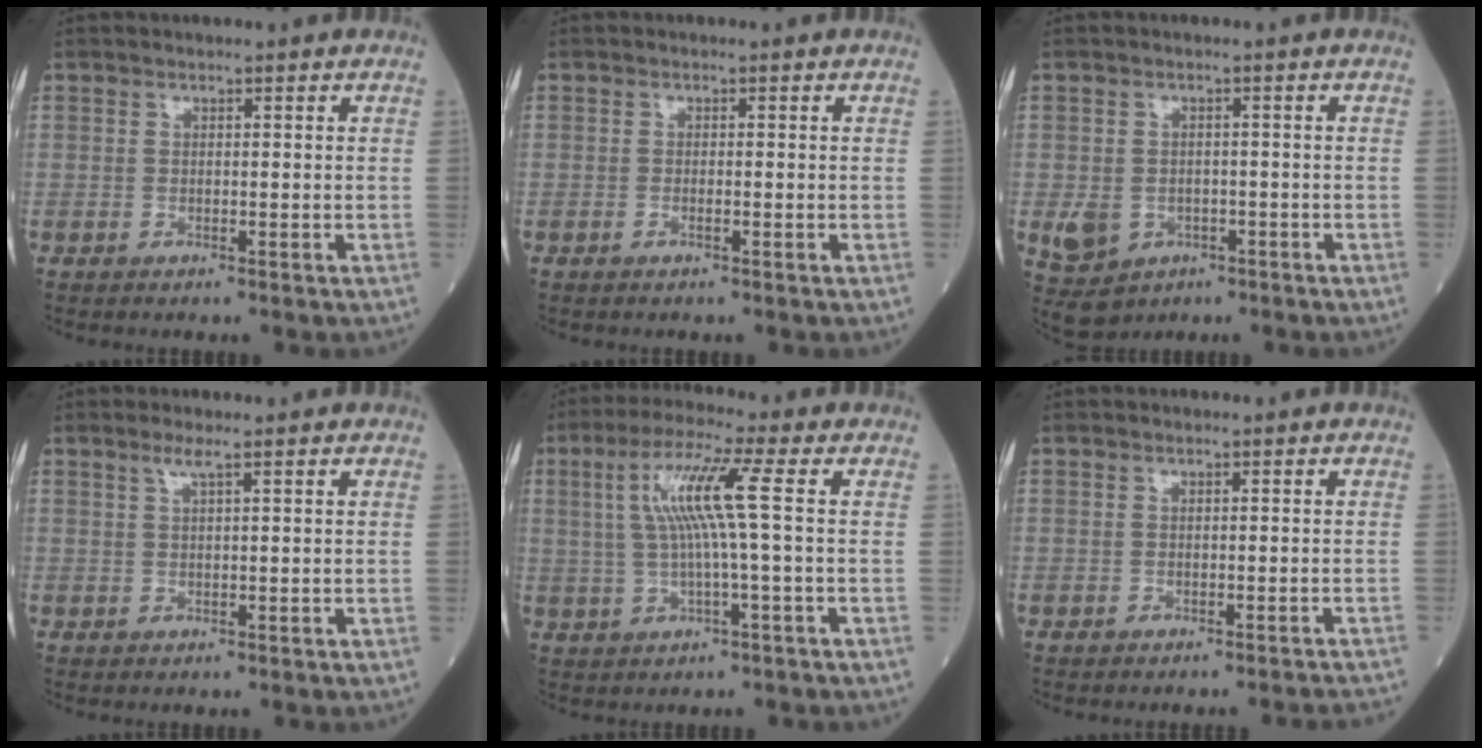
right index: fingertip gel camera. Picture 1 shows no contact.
{"total": 0.8, "force": [-0.4, 0.0, 0.7], "torque": [-0.016, -0.001, -0.006]}
{"total": 5.7, "force": [-2.1, 4.8, 2.3], "torque": [-0.048, 0.003, -0.022]}
{"total": 1.5, "force": [0.9, -0.2, 1.2], "torque": [-0.031, 0.002, 0.019]}
{"total": 8.6, "force": [1.4, -0.8, 8.4], "torque": [-0.168, 0.016, 0.029]}
{"total": 4.9, "force": [-4.7, -0.7, 1.2], "torque": [-0.005, -0.012, -0.051]}